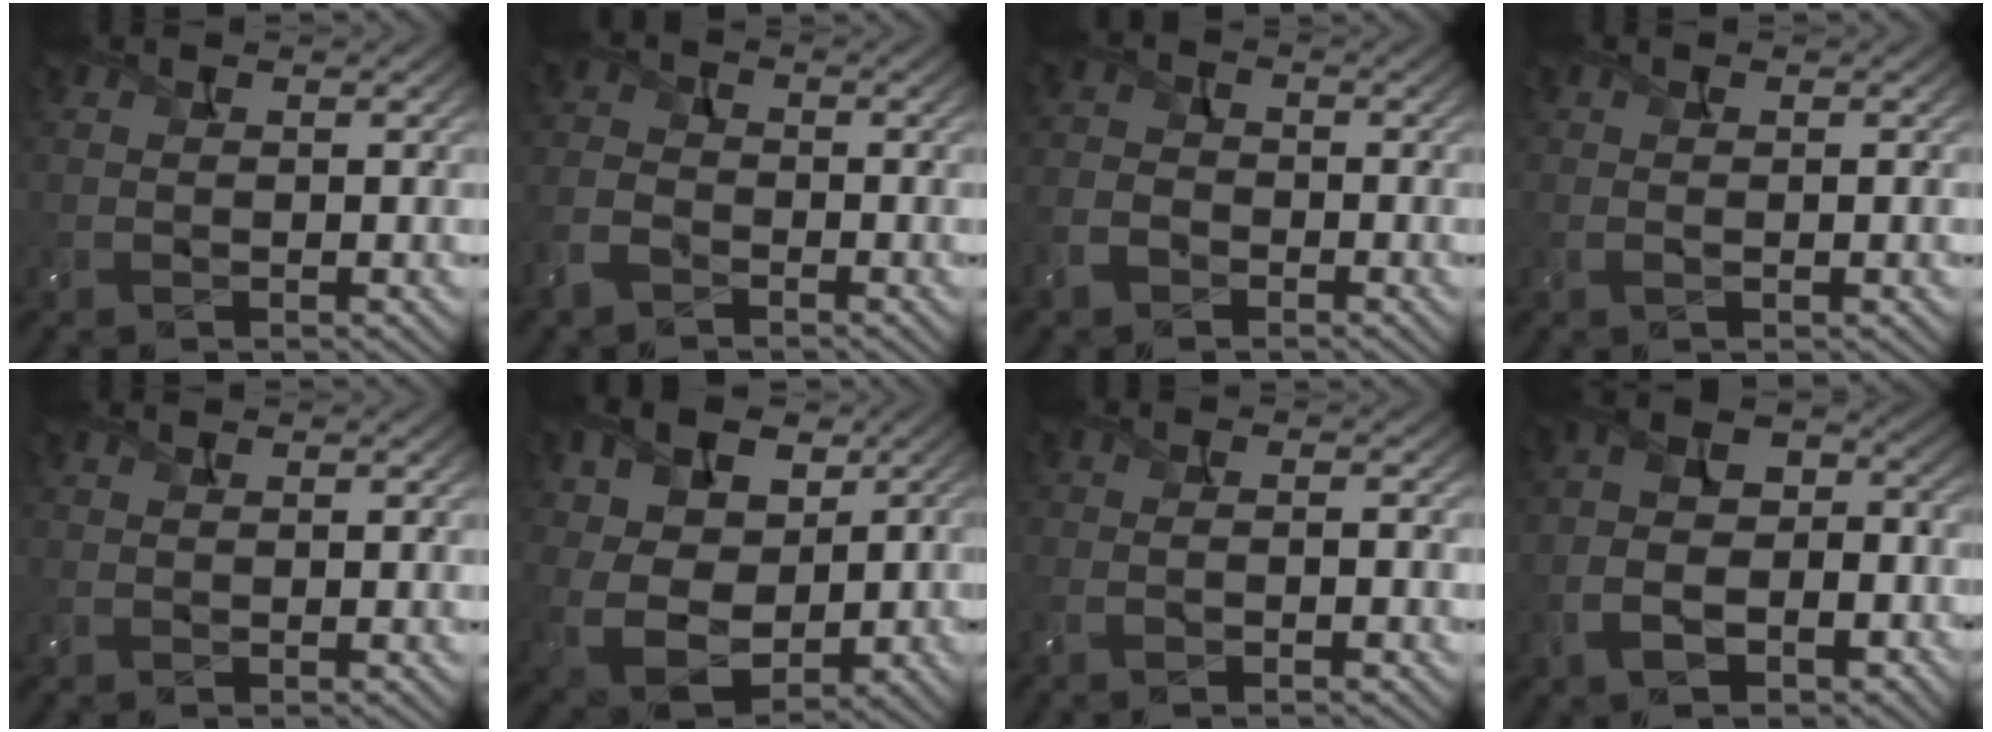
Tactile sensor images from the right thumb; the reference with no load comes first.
{"total": 4.2, "force": [-2.6, 2.5, 2.1], "torque": [-0.056, -0.005, -0.069]}
{"total": 3.4, "force": [-2.1, 2.3, 1.5], "torque": [-0.040, -0.002, -0.055]}
{"total": 1.1, "force": [0.0, 0.3, 1.1], "torque": [-0.019, 0.000, 0.001]}
{"total": 0.0}
{"total": 12.9, "force": [2.8, 9.3, 8.5], "torque": [-0.179, 0.011, 0.055]}
{"total": 3.0, "force": [-1.3, 0.7, 2.6], "torque": [-0.035, 0.008, -0.032]}
{"total": 11.4, "force": [-5.0, 6.9, 7.6], "torque": [-0.154, -0.028, -0.095]}